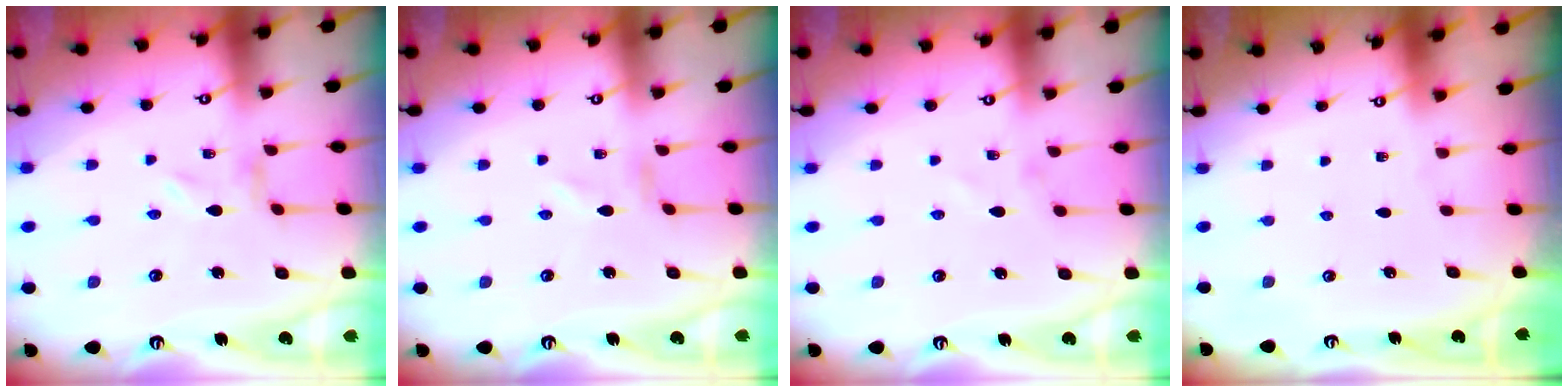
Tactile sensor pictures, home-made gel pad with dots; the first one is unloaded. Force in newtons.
{"total": 0.0}
{"total": 0.6, "press": 0.6, "slide": 0.1}
{"total": 0.0}